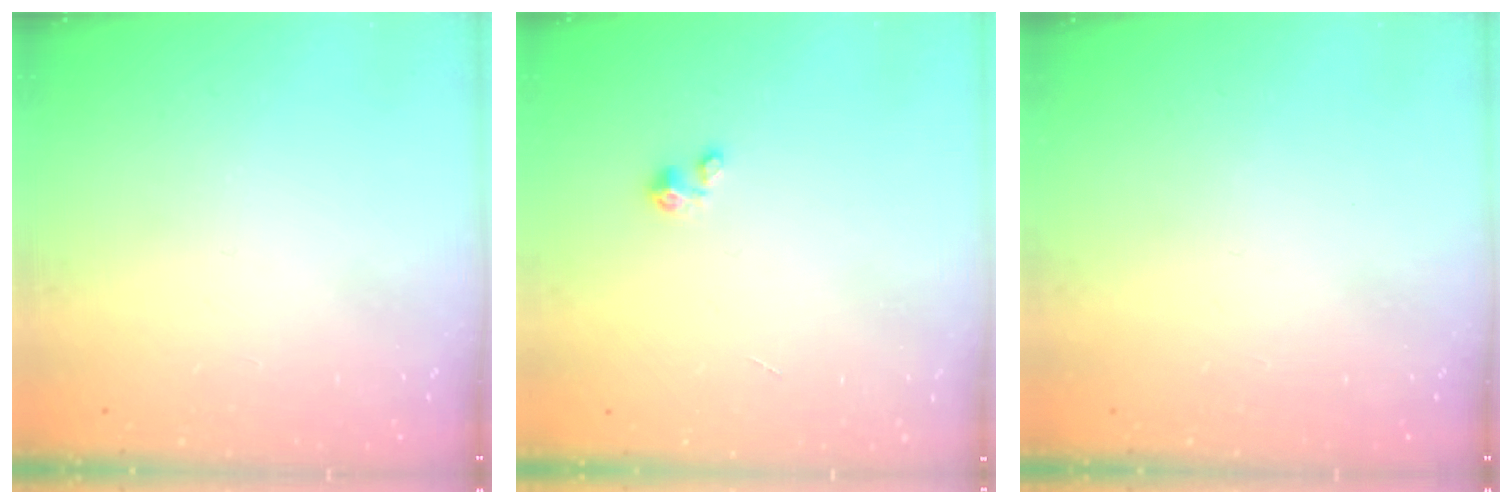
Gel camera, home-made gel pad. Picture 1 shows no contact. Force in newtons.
{"total": 0.8, "press": 0.7, "slide": 0.3}
{"total": 0.0}